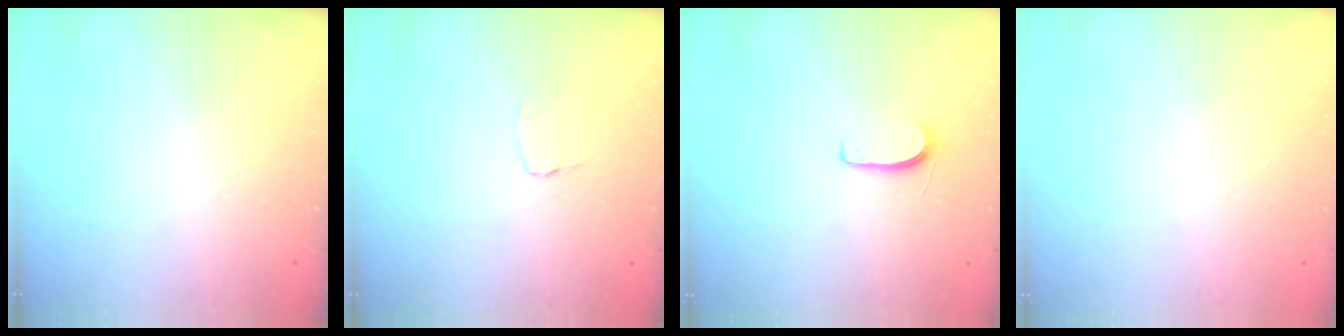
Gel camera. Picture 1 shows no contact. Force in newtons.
{"total": 2.6, "press": 2.6, "slide": 0.2}
{"total": 5.4, "press": 5.4, "slide": 0.6}
{"total": 0.0}